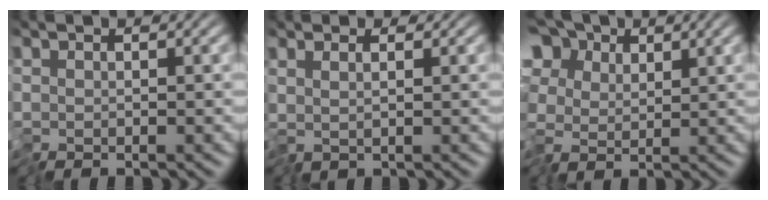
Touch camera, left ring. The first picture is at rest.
{"total": 0.9, "force": [0.8, 0.1, 0.5], "torque": [-0.011, 0.004, 0.014]}
{"total": 8.0, "force": [3.3, 5.8, 4.5], "torque": [-0.099, 0.033, 0.029]}